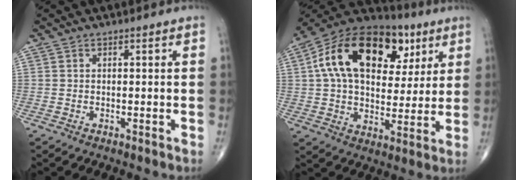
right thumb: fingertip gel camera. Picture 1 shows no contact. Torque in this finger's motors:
{"motor_torque": [1.69, 2.74, 0.55, -0.24, 0.42]}